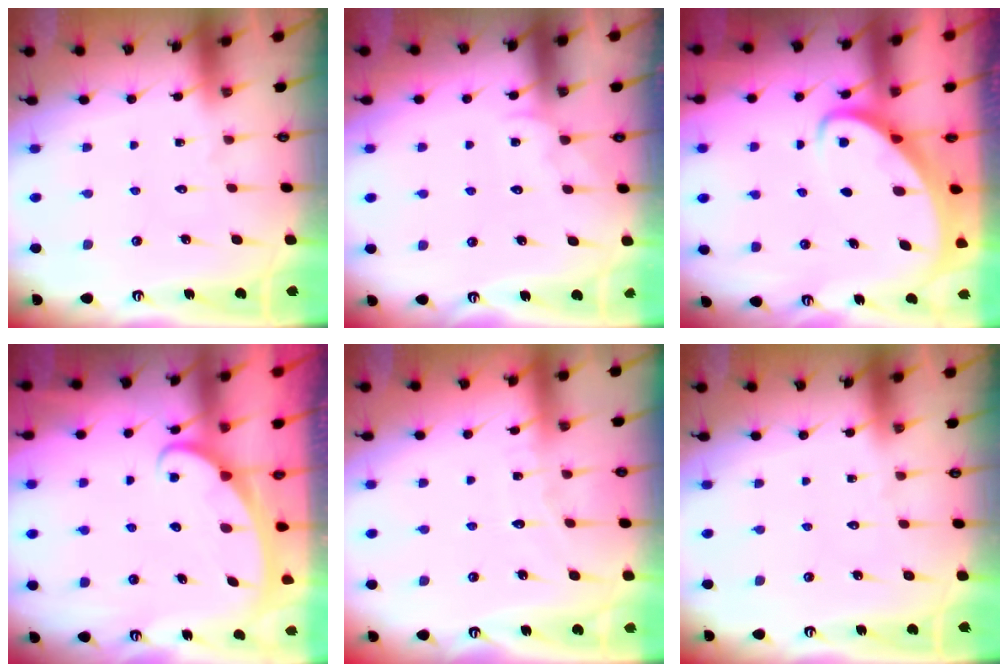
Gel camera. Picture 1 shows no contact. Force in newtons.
{"total": 2.5, "press": 2.5, "slide": 0.4}
{"total": 3.3, "press": 3.3, "slide": 0.4}
{"total": 2.5, "press": 2.5, "slide": 0.4}
{"total": 4.8, "press": 4.7, "slide": 0.6}
{"total": 0.0}